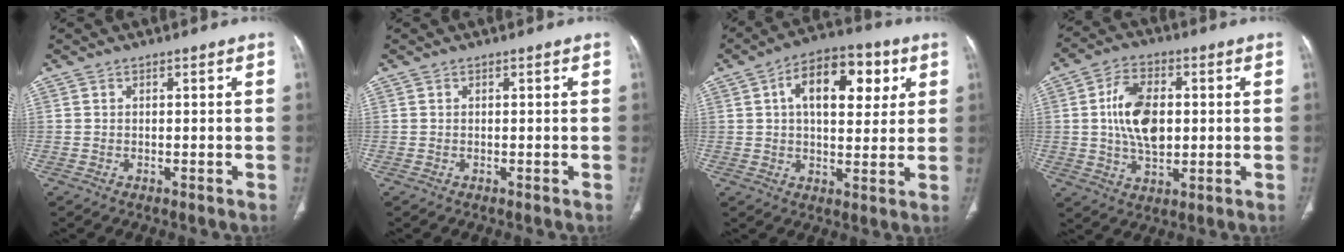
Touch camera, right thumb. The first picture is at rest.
{"total": 0.0}
{"total": 14.8, "force": [4.7, 8.1, 11.5], "torque": [-0.142, 0.007, 0.067]}
{"total": 11.9, "force": [1.0, 7.2, 9.4], "torque": [-0.157, 0.002, 0.021]}